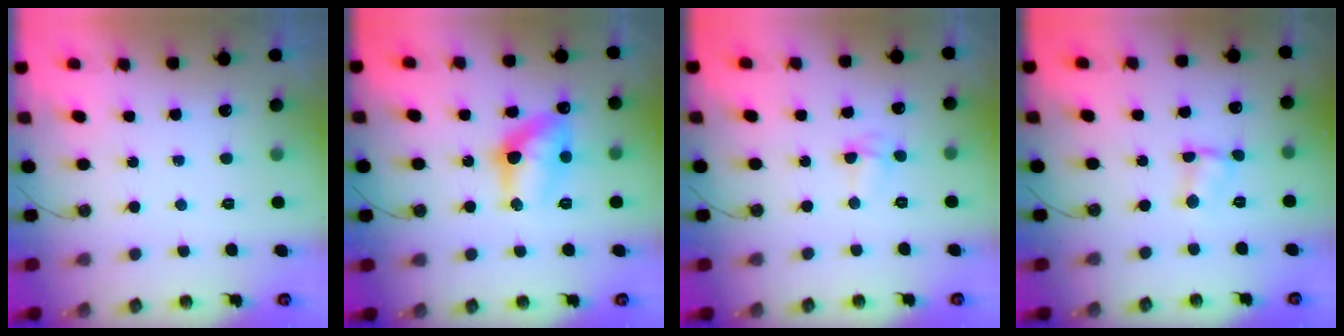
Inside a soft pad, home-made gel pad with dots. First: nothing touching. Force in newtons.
{"total": 11.6, "press": 11.6, "slide": 0.8}
{"total": 3.6, "press": 3.4, "slide": 1.2}
{"total": 1.8, "press": 1.8, "slide": 0.3}